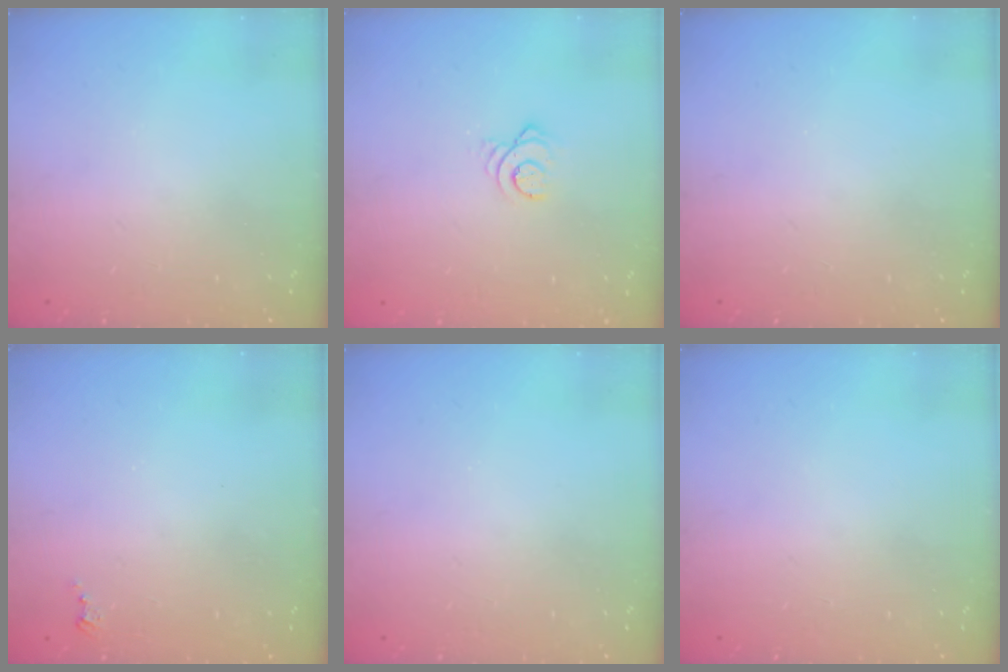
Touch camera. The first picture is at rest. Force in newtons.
{"total": 3.2, "press": 3.2, "slide": 0.3}
{"total": 0.0}
{"total": 2.4, "press": 2.4, "slide": 0.4}
{"total": 0.0}
{"total": 0.0}